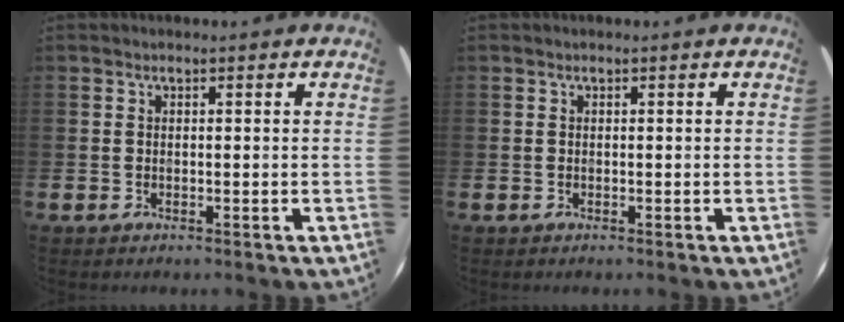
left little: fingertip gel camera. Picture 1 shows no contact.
{"total": 0.0}